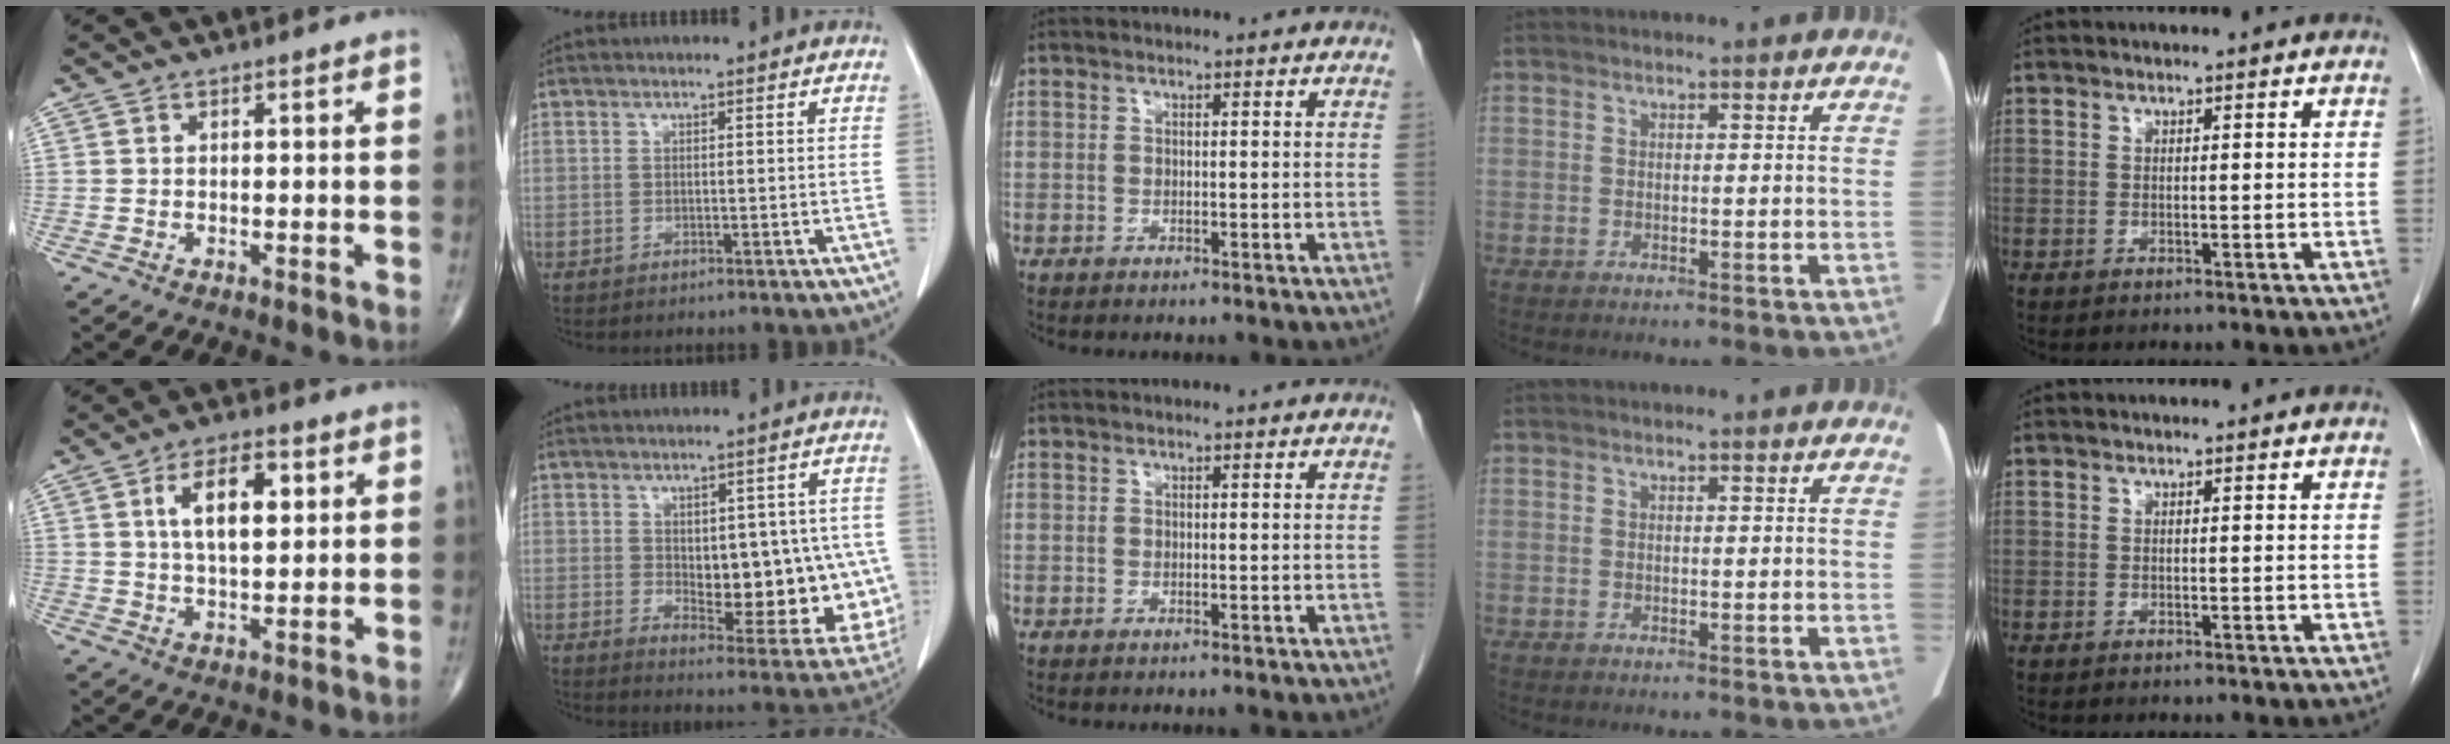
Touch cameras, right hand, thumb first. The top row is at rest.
{"thumb": {"total": 9.7, "force": [2.7, 4.7, 8.0], "torque": [-0.120, -0.002, 0.045]}, "index": {"total": 15.0, "force": [-0.6, 7.0, 13.2], "torque": [-0.146, 0.006, 0.017]}}